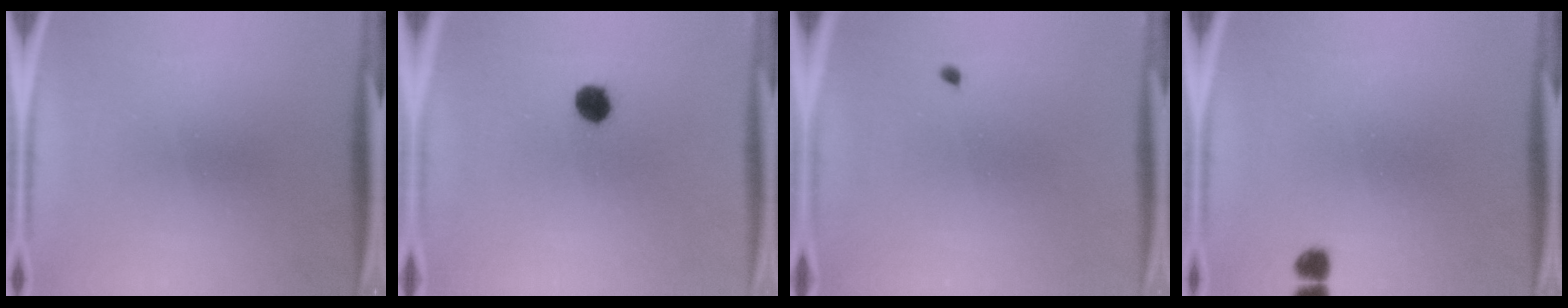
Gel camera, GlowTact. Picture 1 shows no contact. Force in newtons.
{"total": 3.9}
{"total": 0.5}
{"total": 1.8}